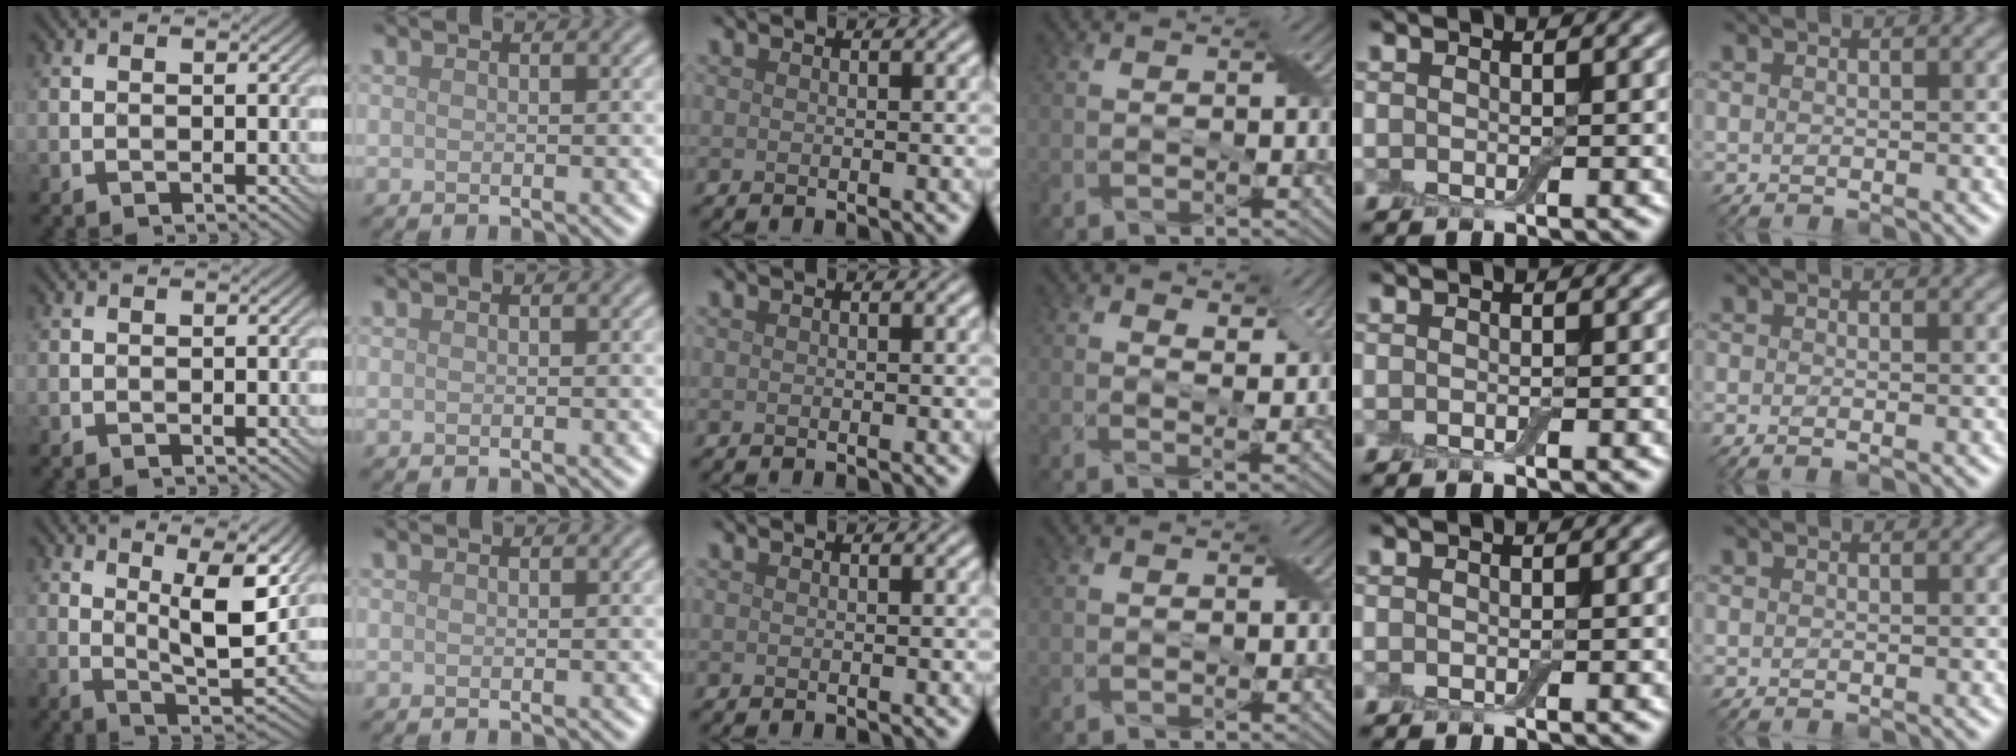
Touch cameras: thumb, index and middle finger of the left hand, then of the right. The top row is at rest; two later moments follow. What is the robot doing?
{"motion": "peel", "object": "adhesive wrap"}